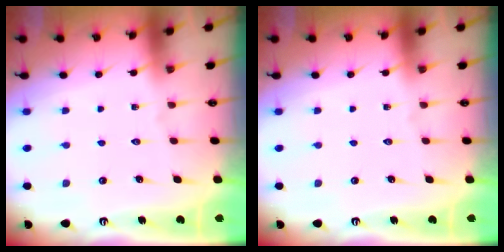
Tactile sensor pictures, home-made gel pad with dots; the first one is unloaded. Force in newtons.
{"total": 0.0}